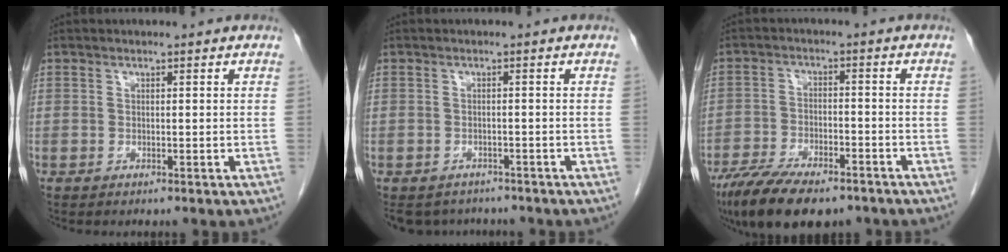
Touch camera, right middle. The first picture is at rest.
{"total": 6.7, "force": [-5.9, 3.1, 0.8], "torque": [-0.006, 0.001, -0.076]}
{"total": 13.6, "force": [-10.2, 4.6, 7.7], "torque": [-0.134, -0.016, -0.166]}